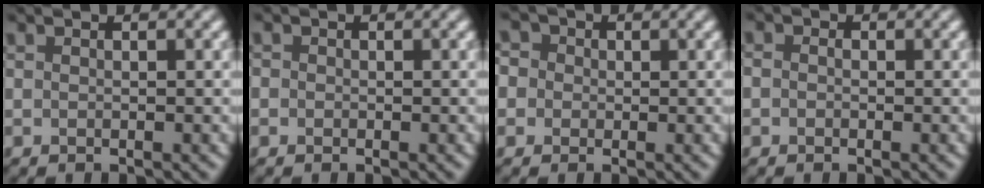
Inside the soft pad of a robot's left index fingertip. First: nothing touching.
{"total": 0.7, "force": [-0.2, 0.6, 0.1], "torque": [0.004, 0.001, -0.008]}
{"total": 5.9, "force": [2.2, 4.8, 2.7], "torque": [-0.052, 0.030, 0.002]}
{"total": 1.2, "force": [0.1, 1.1, 0.5], "torque": [-0.001, 0.004, -0.018]}